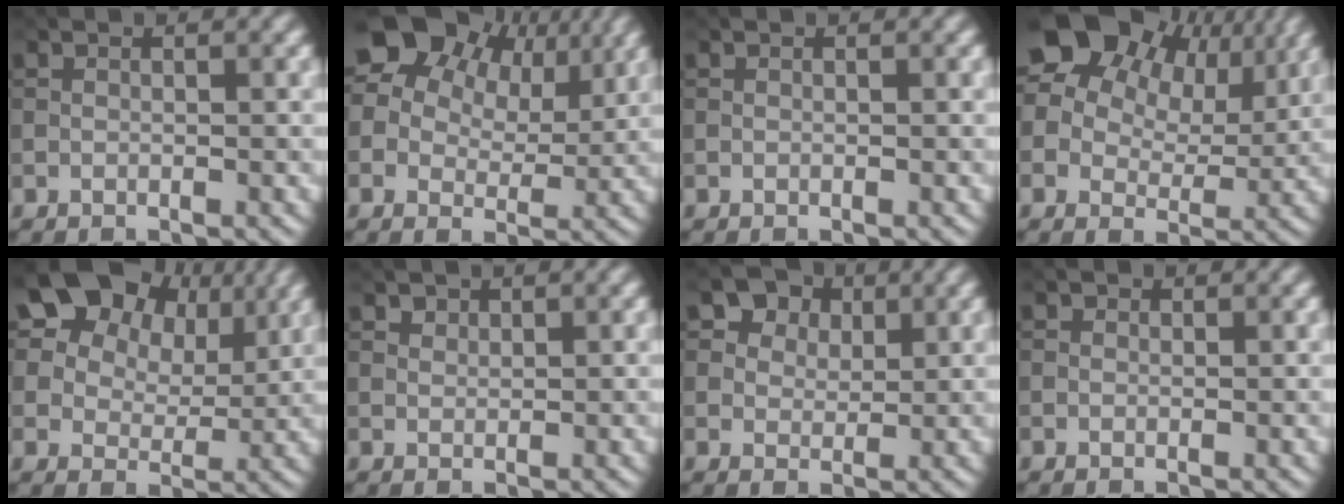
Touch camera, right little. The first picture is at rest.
{"total": 14.8, "force": [7.4, 9.9, 8.2], "torque": [-0.151, 0.038, 0.118]}
{"total": 0.0}
{"total": 18.0, "force": [9.2, 11.8, 10.1], "torque": [-0.217, 0.054, 0.156]}
{"total": 17.6, "force": [9.9, 11.4, 8.9], "torque": [-0.207, 0.046, 0.197]}
{"total": 1.2, "force": [0.9, 0.7, 0.3], "torque": [-0.005, -0.005, 0.017]}
{"total": 7.6, "force": [4.5, 5.3, 3.2], "torque": [-0.070, 0.006, 0.069]}
{"total": 0.6, "force": [0.2, 0.5, 0.2], "torque": [-0.001, -0.004, -0.001]}